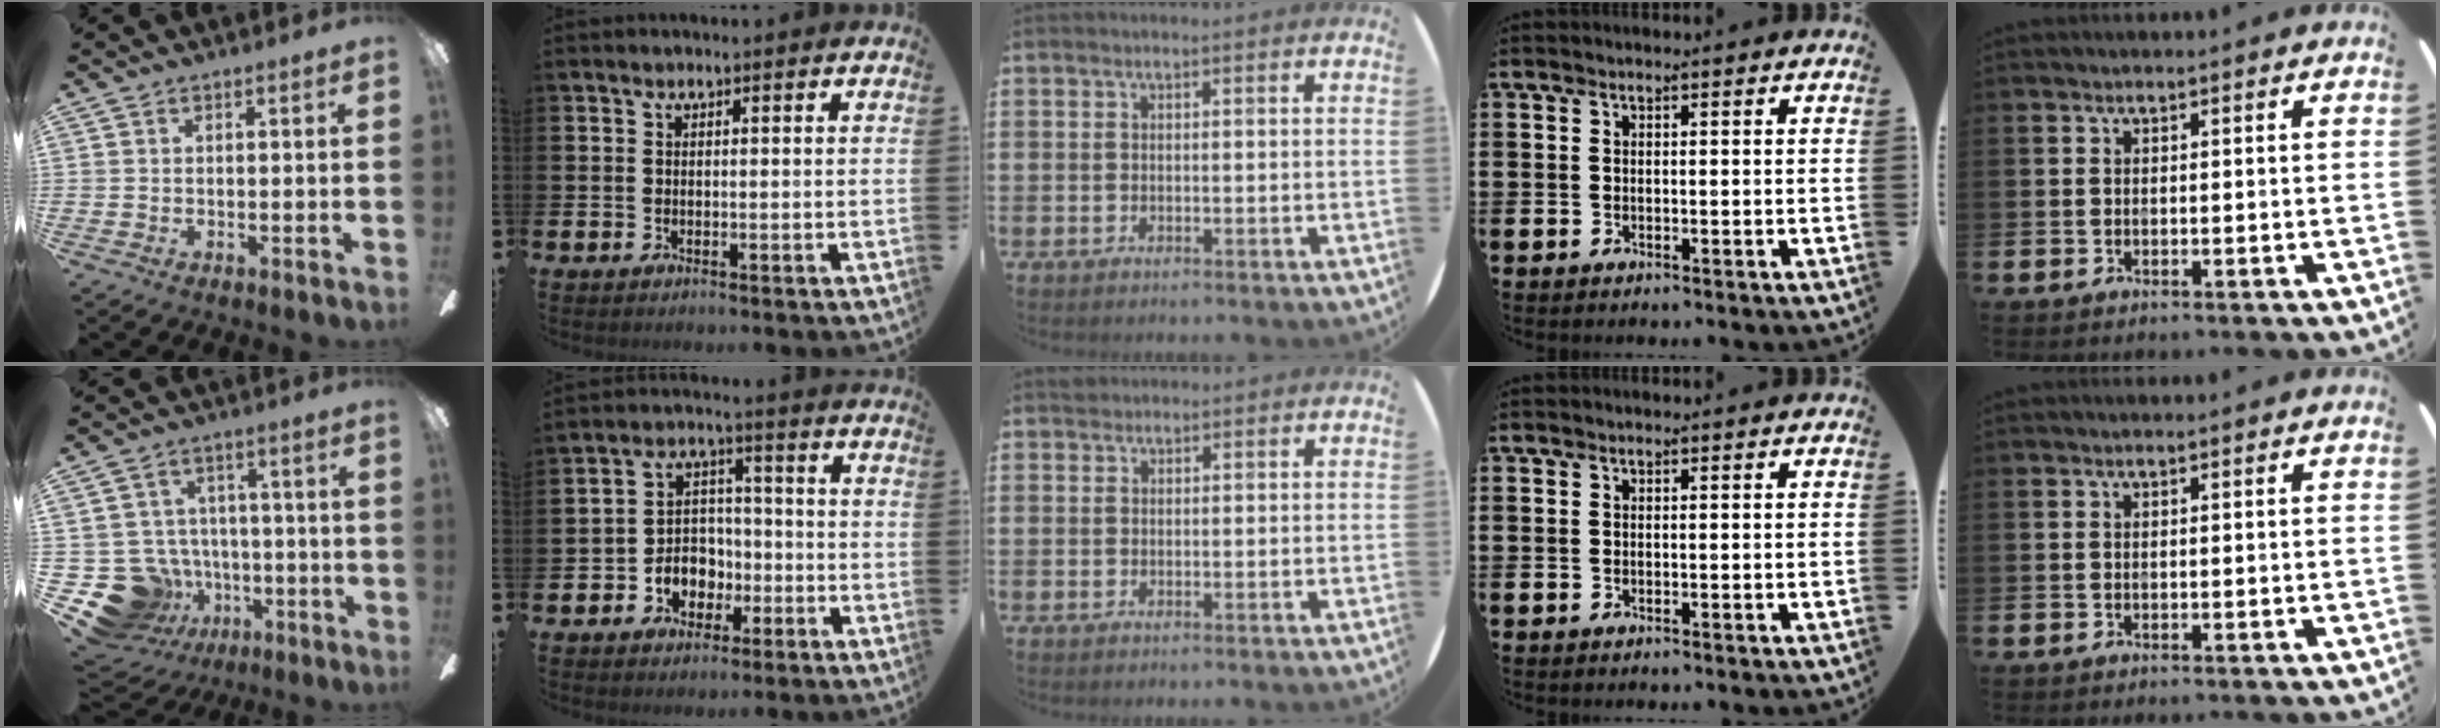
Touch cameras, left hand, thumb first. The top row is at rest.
{"thumb": {"total": 15.6, "force": [-6.0, 13.3, 5.7], "torque": [-0.145, 0.037, -0.080]}, "index": {"total": 4.9, "force": [-1.7, 4.4, 1.4], "torque": [-0.034, 0.006, -0.036]}, "middle": {"total": 0.8, "force": [0.7, 0.3, -0.1], "torque": [0.009, 0.000, 0.012]}}